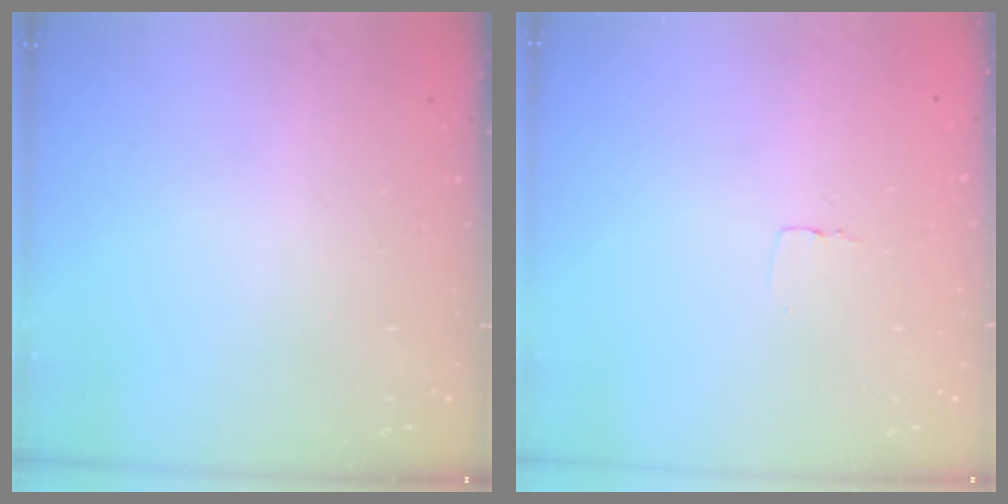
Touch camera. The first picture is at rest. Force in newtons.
{"total": 2.6, "press": 2.6, "slide": 0.1}